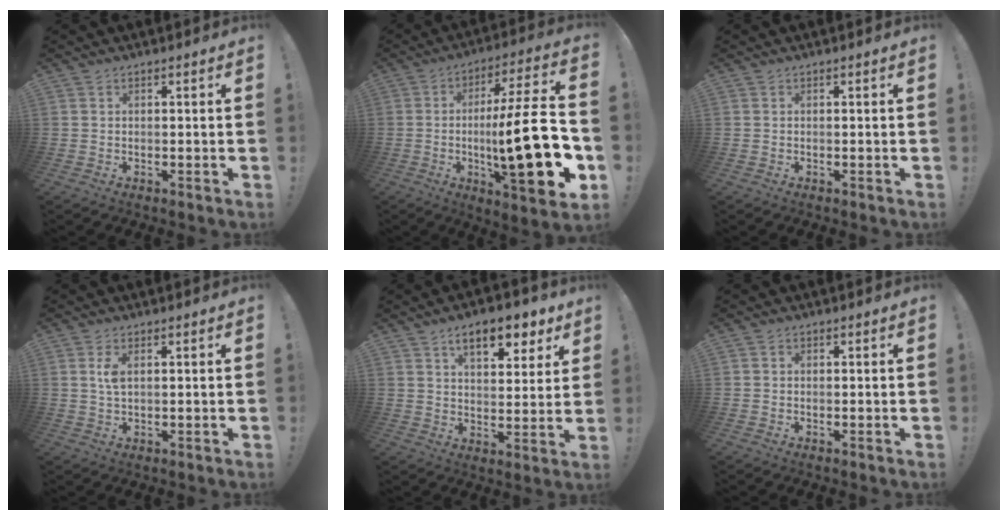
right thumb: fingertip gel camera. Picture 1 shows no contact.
{"total": 24.5, "force": [-3.6, 4.8, 23.8], "torque": [-0.395, 0.003, -0.061]}
{"total": 0.0}
{"total": 3.5, "force": [1.1, 1.2, 3.1], "torque": [-0.056, -0.005, 0.013]}
{"total": 11.8, "force": [6.8, 5.1, 8.1], "torque": [-0.109, -0.034, 0.115]}
{"total": 0.7, "force": [0.1, 0.7, 0.2], "torque": [0.002, 0.001, 0.000]}